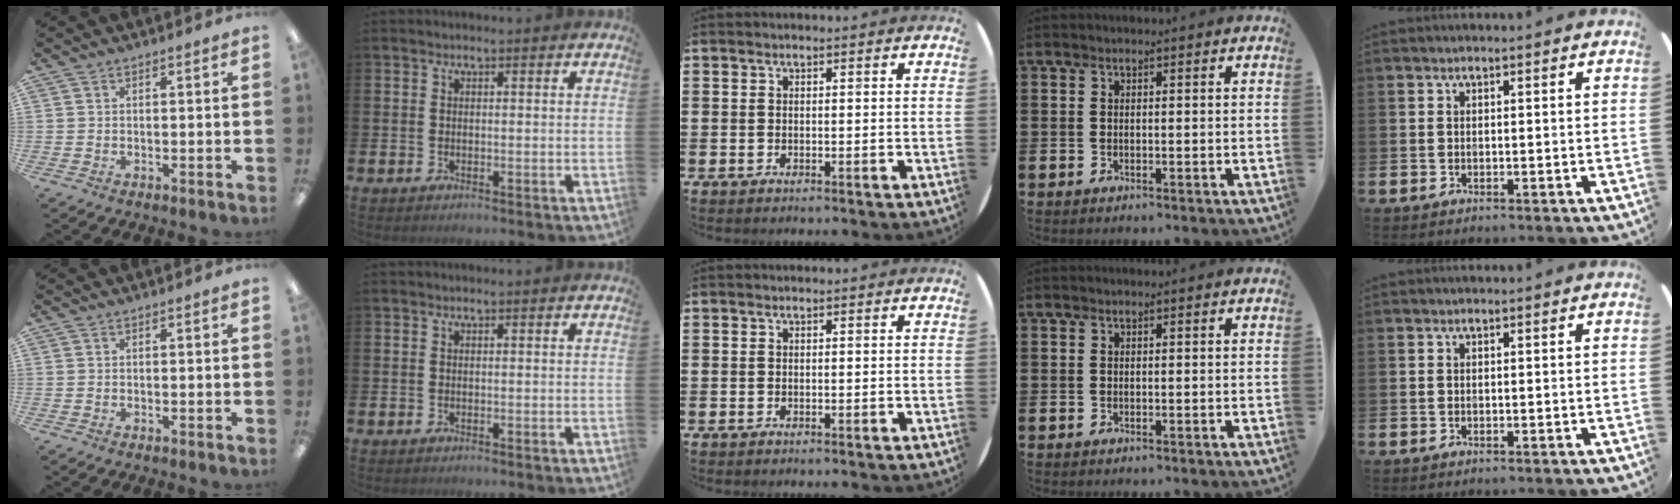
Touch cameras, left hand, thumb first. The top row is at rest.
{}